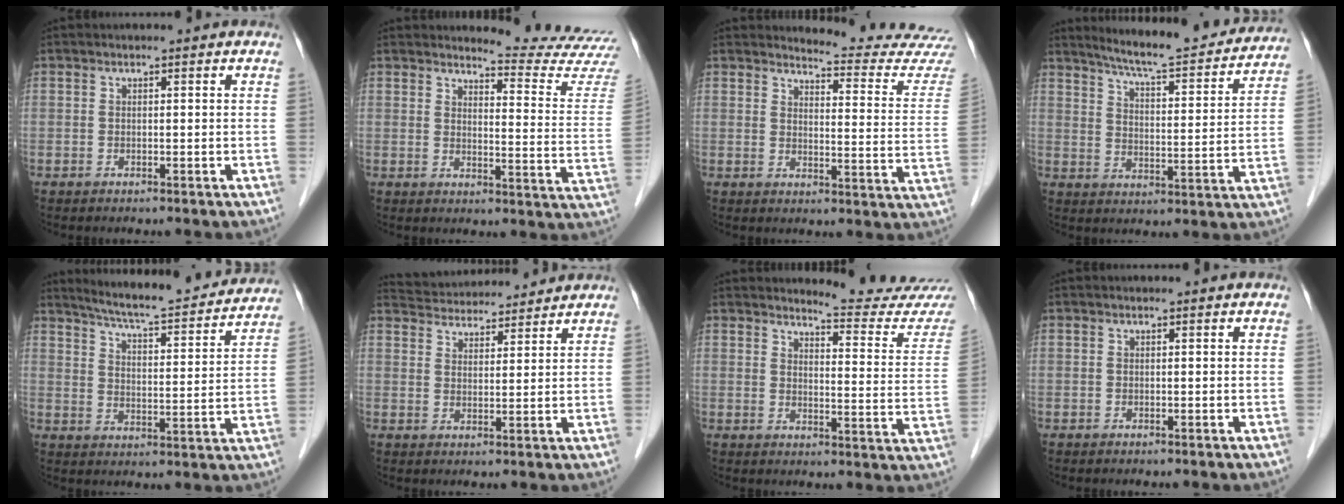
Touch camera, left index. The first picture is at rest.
{"total": 12.9, "force": [12.7, -1.7, 0.7], "torque": [-0.007, -0.123, 0.133]}
{"total": 14.2, "force": [14.1, -1.0, 1.2], "torque": [-0.006, -0.117, 0.146]}
{"total": 18.1, "force": [16.8, 1.7, 6.7], "torque": [-0.098, -0.027, 0.221]}
{"total": 18.4, "force": [17.0, 1.7, 6.6], "torque": [-0.101, -0.016, 0.228]}
{"total": 10.6, "force": [10.2, 1.9, 2.1], "torque": [-0.036, 0.029, 0.155]}
{"total": 14.0, "force": [13.8, -0.5, 1.9], "torque": [-0.017, -0.108, 0.147]}
{"total": 0.0}